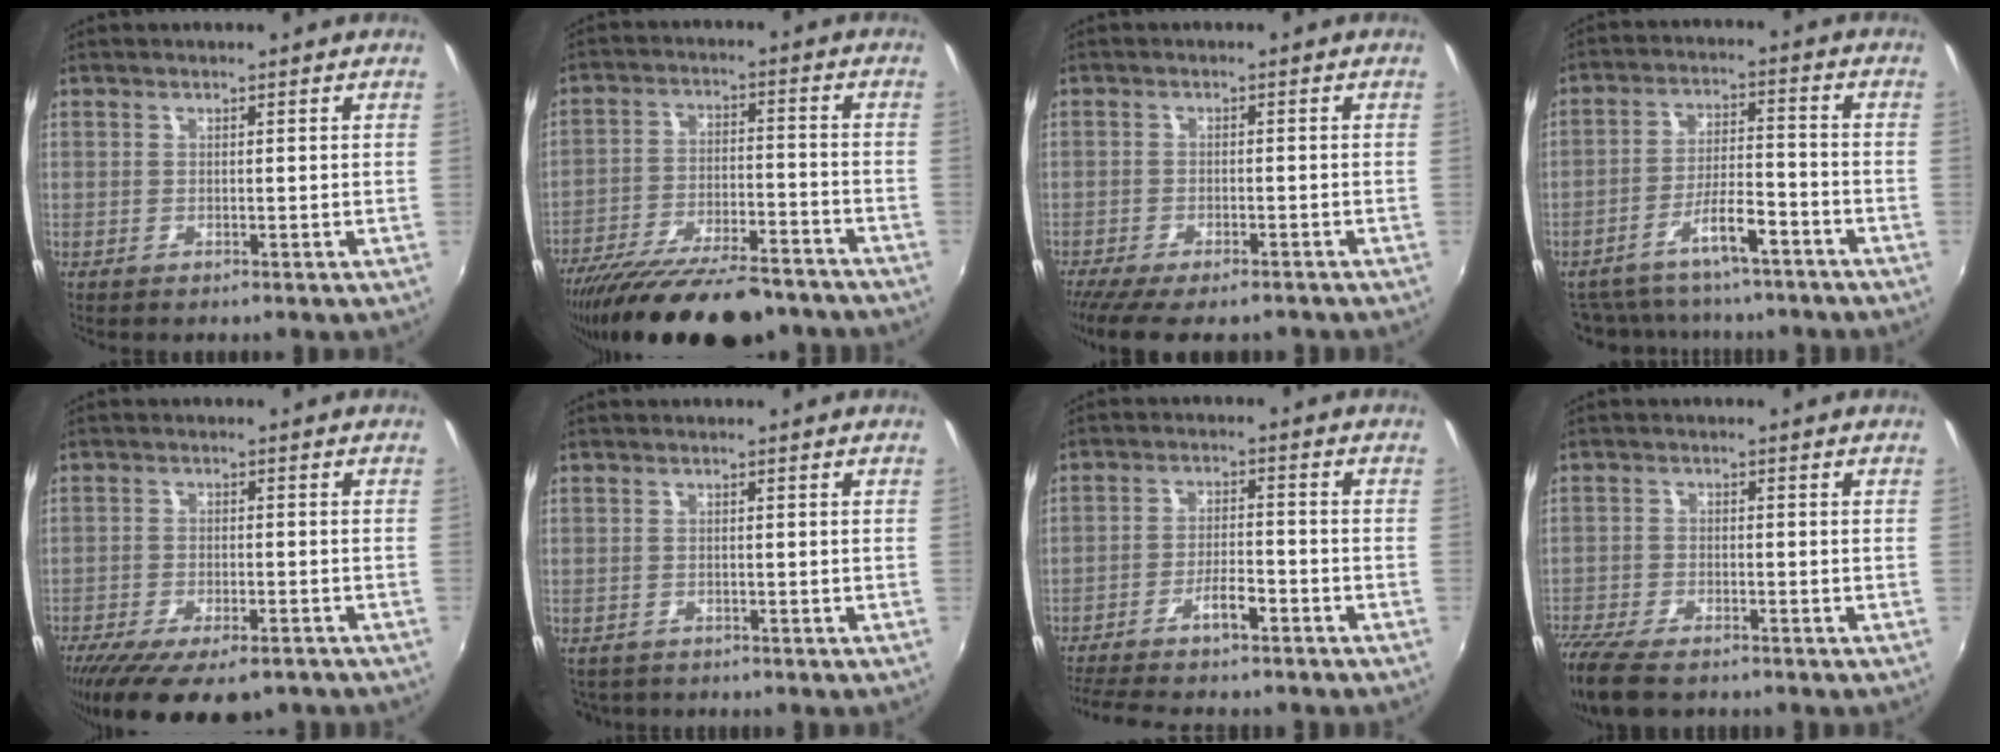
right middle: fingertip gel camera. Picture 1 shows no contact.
{"total": 23.3, "force": [-19.4, 6.1, 11.4], "torque": [-0.210, -0.038, -0.286]}
{"total": 10.2, "force": [-8.4, 2.5, 5.2], "torque": [-0.118, -0.042, -0.137]}
{"total": 12.2, "force": [-9.9, 3.9, 6.0], "torque": [-0.121, 0.015, -0.149]}
{"total": 15.5, "force": [-11.5, 5.3, 9.1], "torque": [-0.186, -0.052, -0.175]}
{"total": 2.3, "force": [-1.7, 1.4, 0.6], "torque": [-0.015, -0.009, -0.025]}
{"total": 9.6, "force": [-7.9, 1.8, 5.2], "torque": [-0.113, 0.000, -0.133]}
{"total": 12.3, "force": [-9.7, 4.1, 6.3], "torque": [-0.169, -0.047, -0.178]}